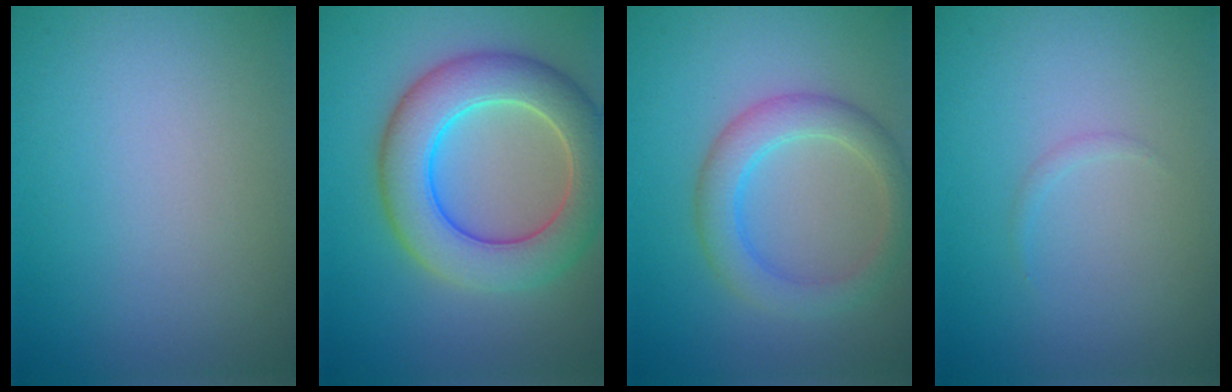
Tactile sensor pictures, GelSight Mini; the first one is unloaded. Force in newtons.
{"total": 7.9, "press": 7.9, "slide": 0.3}
{"total": 3.8, "press": 3.8, "slide": 0.2}
{"total": 0.5, "press": 0.5, "slide": 0.0}